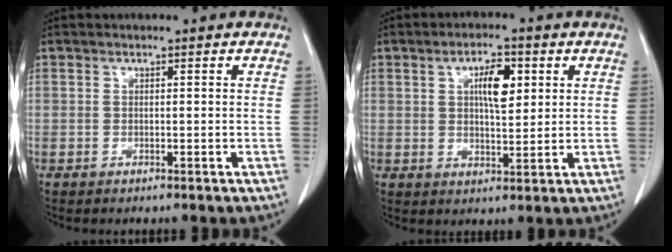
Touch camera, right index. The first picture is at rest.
{"total": 6.1, "force": [2.0, 2.1, 5.4], "torque": [-0.092, 0.004, 0.034]}